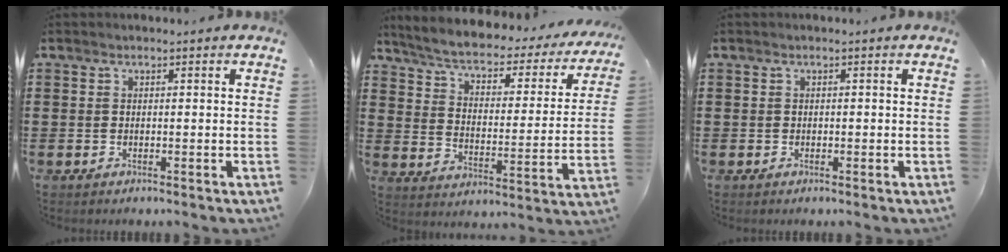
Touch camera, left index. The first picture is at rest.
{"total": 3.9, "force": [2.9, 1.0, 2.3], "torque": [-0.062, -0.026, 0.040]}
{"total": 0.0}